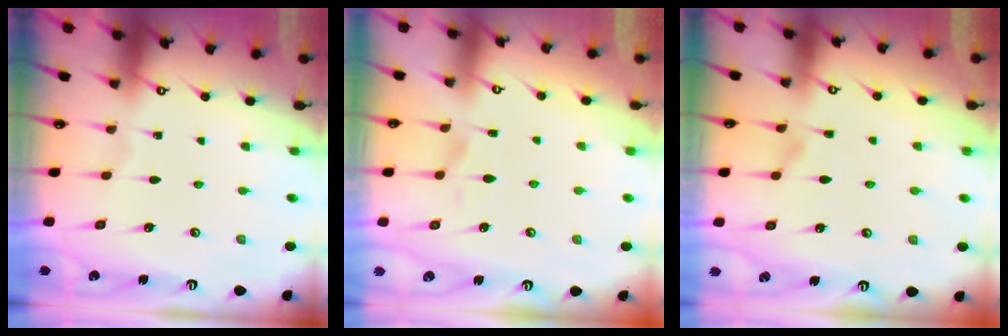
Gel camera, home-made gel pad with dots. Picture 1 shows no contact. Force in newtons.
{"total": 4.0, "press": 3.7, "slide": 1.3}
{"total": 1.8, "press": 1.6, "slide": 1.0}